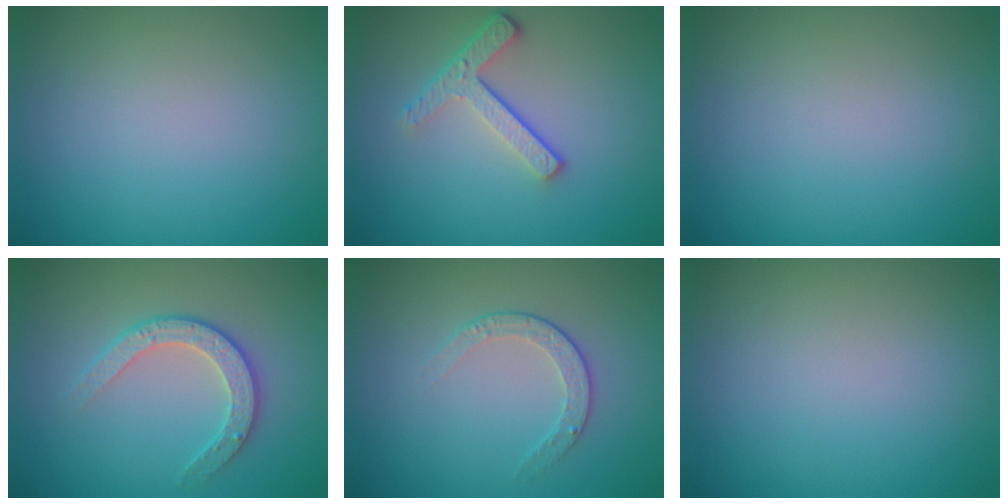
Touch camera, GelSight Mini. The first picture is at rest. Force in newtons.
{"total": 3.6, "press": 2.7, "slide": 2.5}
{"total": 0.0}
{"total": 3.0, "press": 2.8, "slide": 1.0}
{"total": 2.1, "press": 1.4, "slide": 1.5}
{"total": 0.0}